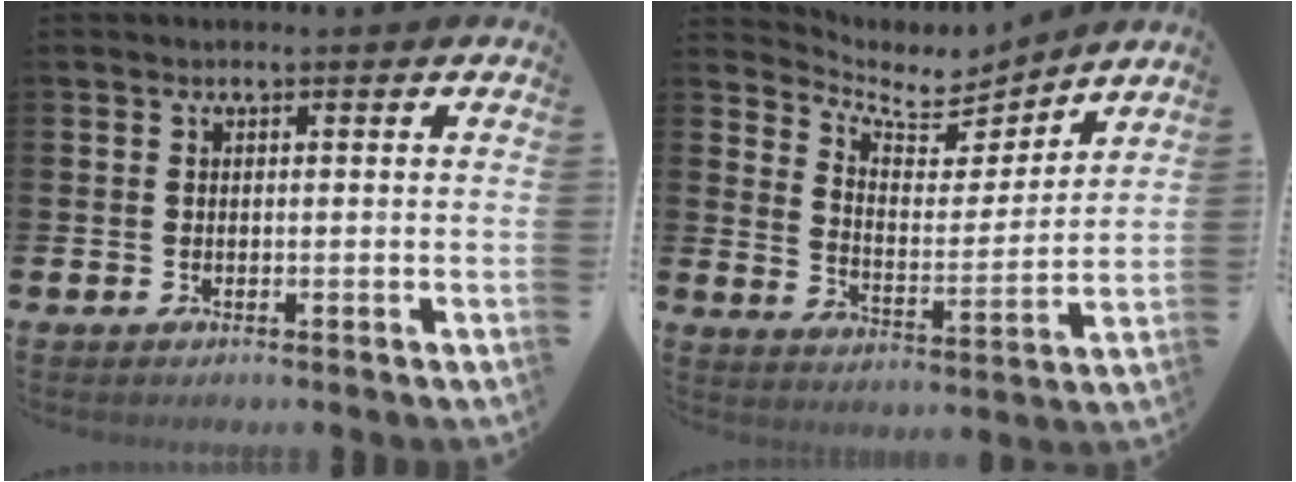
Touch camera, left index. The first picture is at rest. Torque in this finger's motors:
{"motor_torque": [-0.06, -0.01, 0.04, 0.00]}